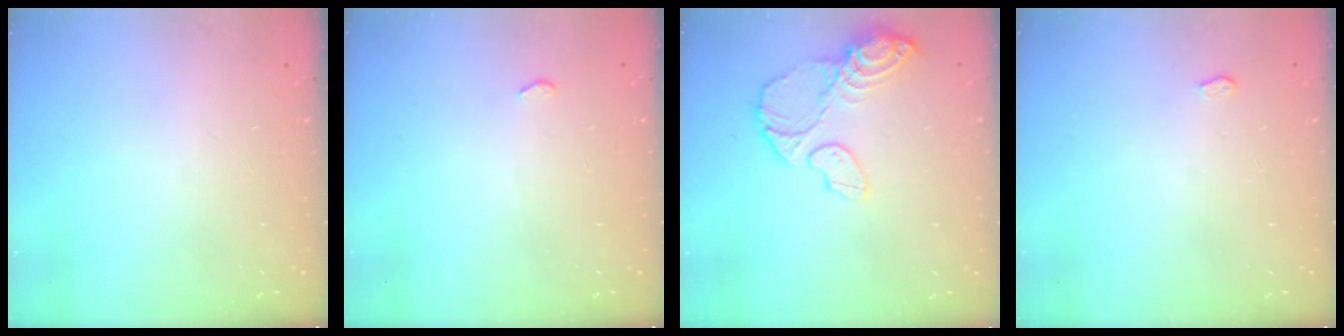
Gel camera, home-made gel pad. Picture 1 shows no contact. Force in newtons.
{"total": 2.2, "press": 2.2, "slide": 0.3}
{"total": 11.3, "press": 11.2, "slide": 1.8}
{"total": 2.3, "press": 2.3, "slide": 0.3}